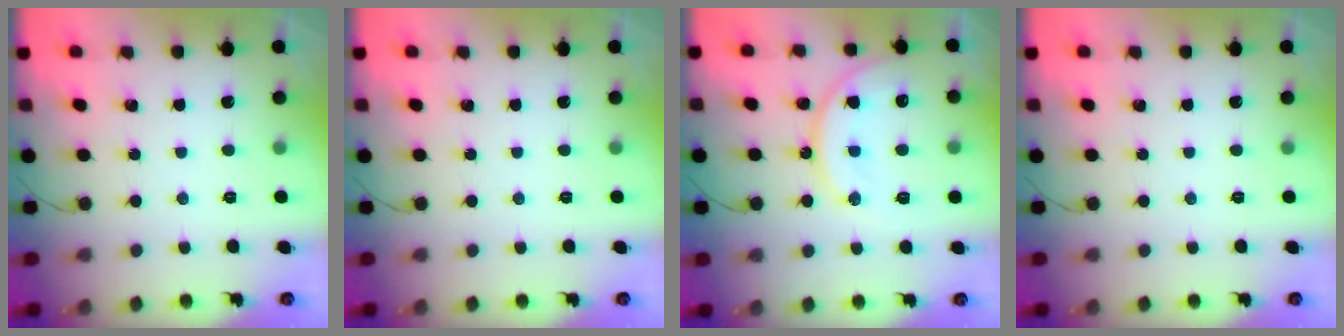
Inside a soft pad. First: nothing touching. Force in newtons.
{"total": 0.0}
{"total": 12.8, "press": 12.8, "slide": 0.9}
{"total": 0.0}